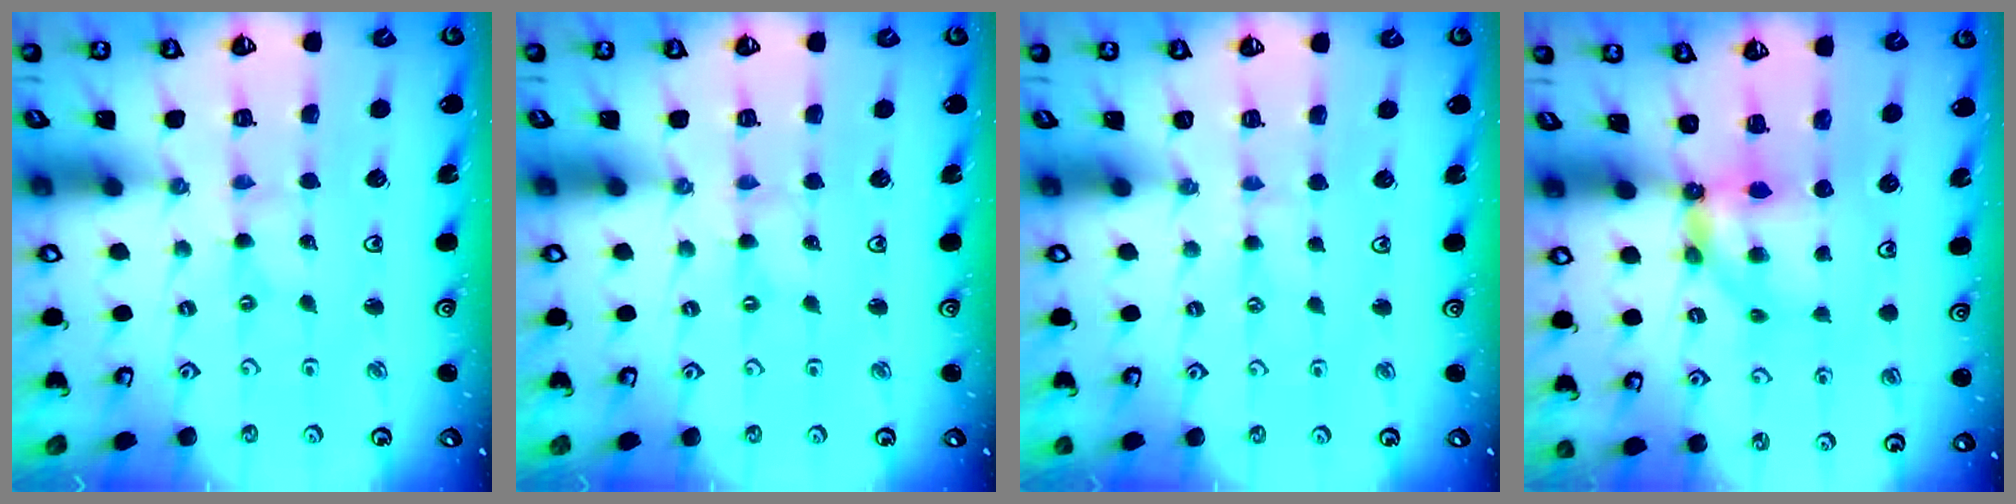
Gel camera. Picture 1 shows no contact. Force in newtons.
{"total": 0.0}
{"total": 0.0}
{"total": 6.4, "press": 6.4, "slide": 0.6}